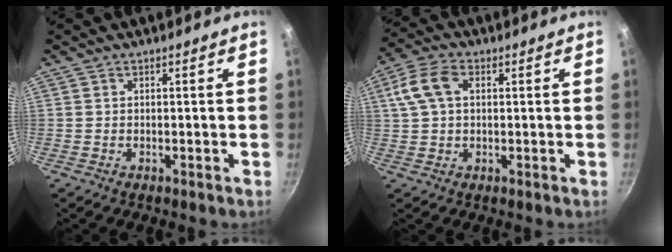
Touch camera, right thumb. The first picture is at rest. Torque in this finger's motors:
{"motor_torque": [-0.63, 0.76, 0.12, -0.04, 0.16]}